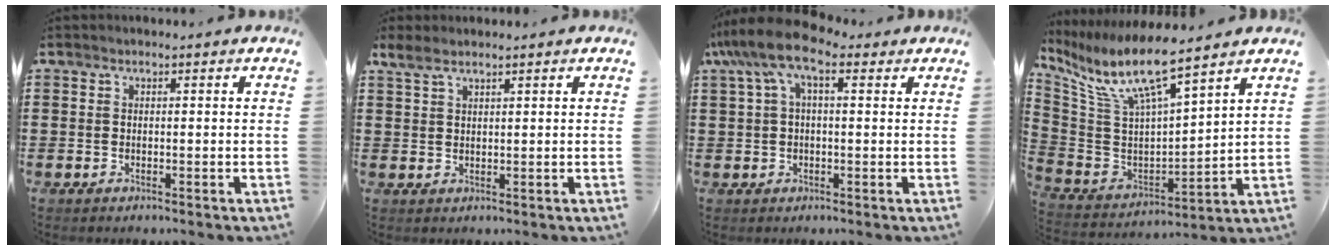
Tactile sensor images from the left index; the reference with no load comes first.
{"total": 2.3, "force": [1.7, 0.5, 1.5], "torque": [-0.032, 0.001, 0.031]}
{"total": 7.9, "force": [3.3, 2.8, 6.6], "torque": [-0.146, 0.001, 0.052]}
{"total": 9.5, "force": [6.6, 1.5, 6.6], "torque": [-0.161, -0.048, 0.108]}